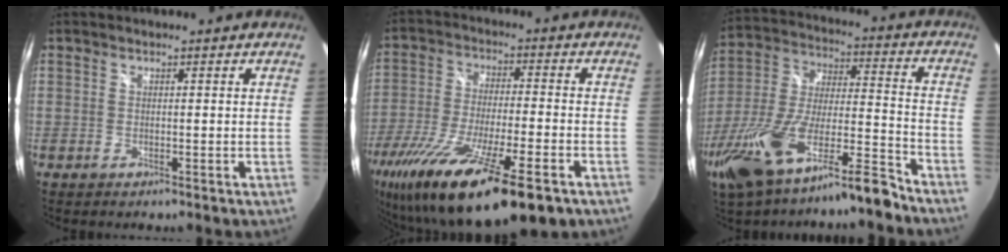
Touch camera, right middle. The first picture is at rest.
{"total": 24.5, "force": [-16.1, 5.1, 17.7], "torque": [-0.340, -0.069, -0.271]}
{"total": 20.1, "force": [-14.5, 4.1, 13.3], "torque": [-0.269, -0.022, -0.258]}